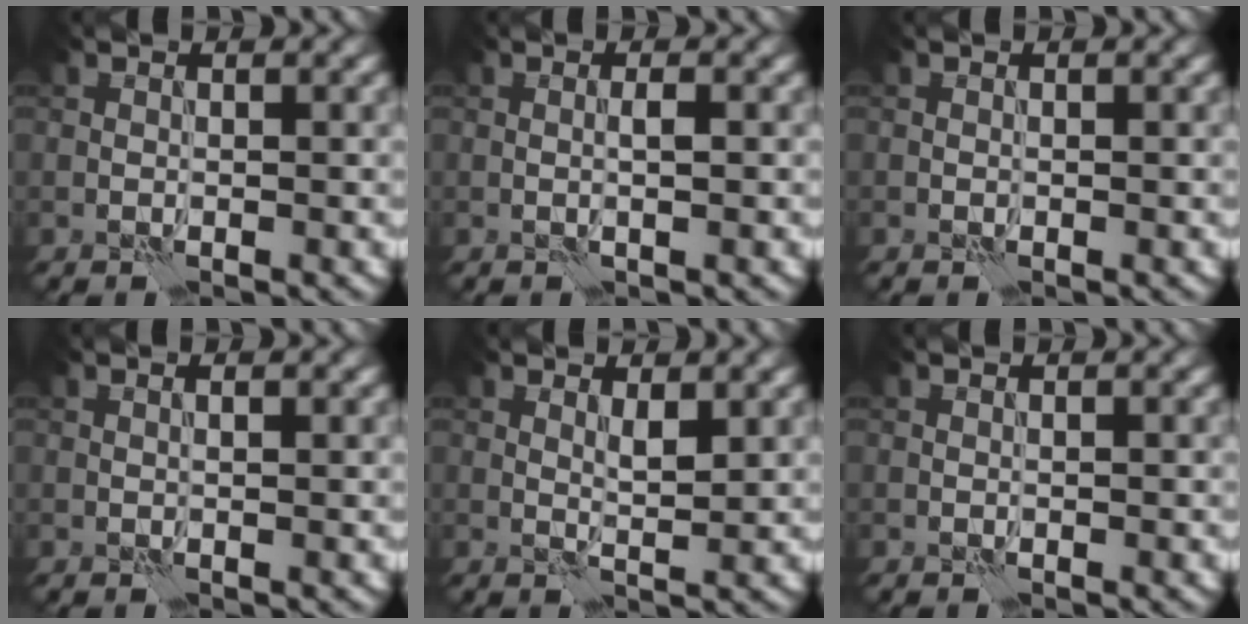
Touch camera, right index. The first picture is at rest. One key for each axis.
{"total": 1.0, "fx": -0.2, "fy": -0.2, "fz": 1.0, "tx": -0.020, "ty": 0.000, "tz": -0.001}
{"total": 0.0}
{"total": 0.8, "fx": 0.2, "fy": 0.0, "fz": 0.7, "tx": -0.010, "ty": -0.004, "tz": 0.006}
{"total": 1.5, "fx": 0.8, "fy": 0.2, "fz": 1.2, "tx": -0.024, "ty": -0.006, "tz": 0.015}
{"total": 0.0}